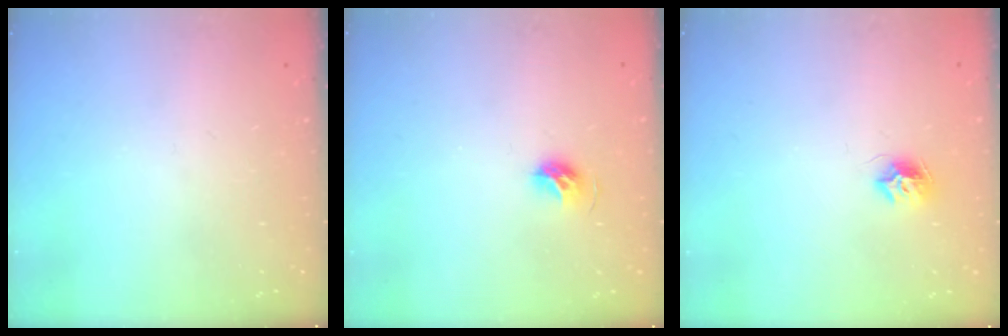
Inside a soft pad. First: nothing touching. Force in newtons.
{"total": 6.6, "press": 6.5, "slide": 1.2}
{"total": 8.0, "press": 8.0, "slide": 0.5}